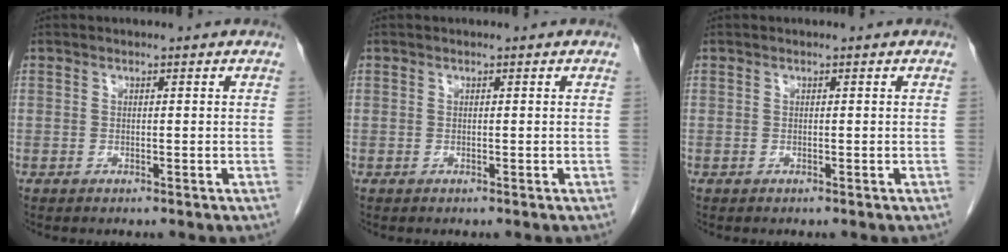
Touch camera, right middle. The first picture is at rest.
{"total": 0.0}
{"total": 0.0}